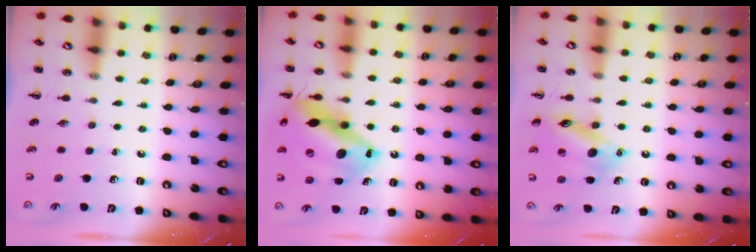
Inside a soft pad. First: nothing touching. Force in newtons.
{"total": 19.6, "press": 19.5, "slide": 2.3}
{"total": 14.7, "press": 14.4, "slide": 2.7}